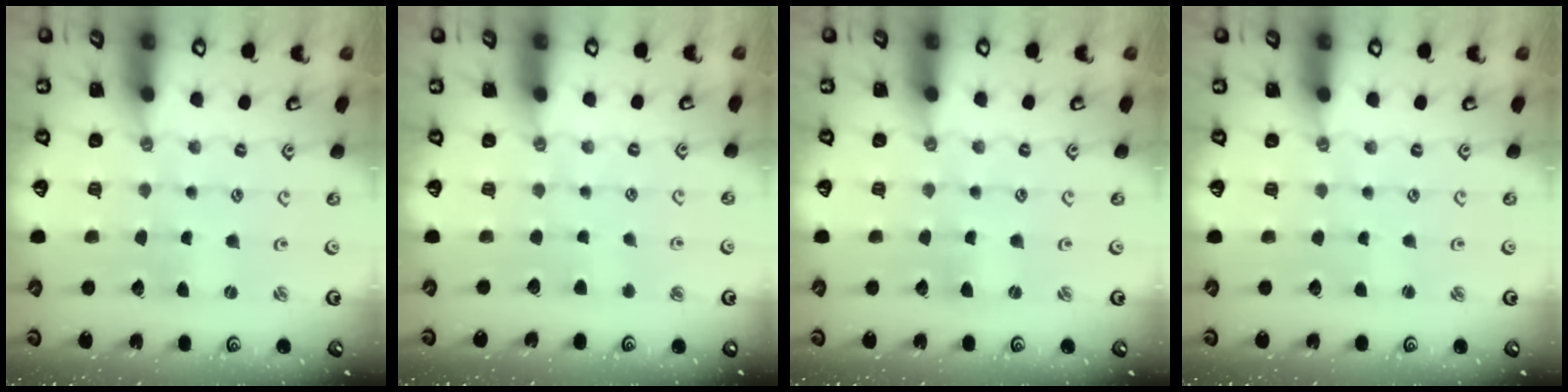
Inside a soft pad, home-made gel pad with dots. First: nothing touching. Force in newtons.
{"total": 3.5, "press": 3.5, "slide": 0.6}
{"total": 0.0}
{"total": 0.8, "press": 0.8, "slide": 0.1}